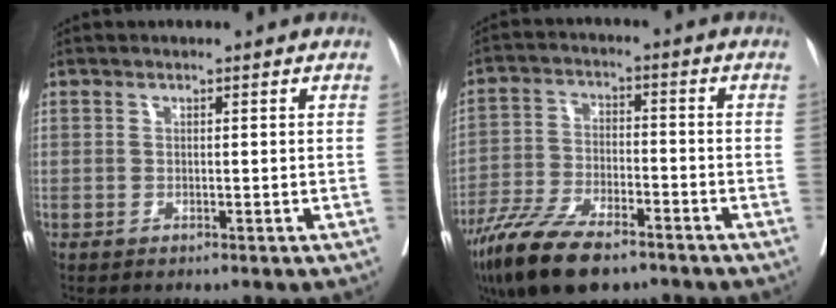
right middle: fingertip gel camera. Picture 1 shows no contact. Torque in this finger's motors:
{"motor_torque": [1.16, -0.98, 0.44, 0.17]}